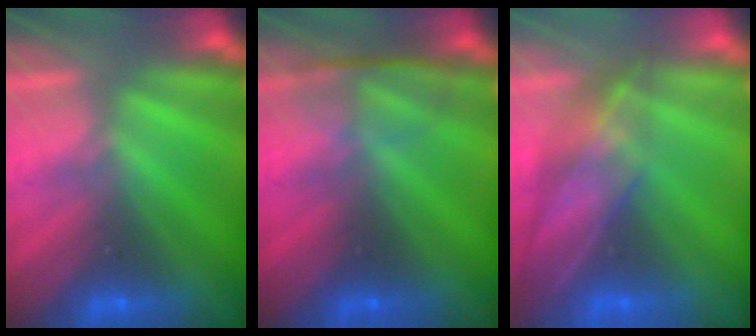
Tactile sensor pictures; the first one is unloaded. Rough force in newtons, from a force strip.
{"total": 2.4}
{"total": 4.0}